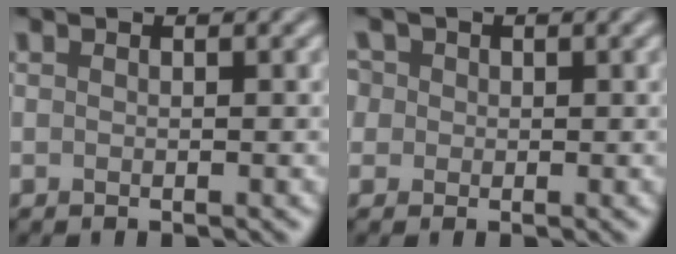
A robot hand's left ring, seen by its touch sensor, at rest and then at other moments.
{"total": 3.8, "force": [1.5, 3.1, 1.6], "torque": [-0.034, 0.022, 0.006]}